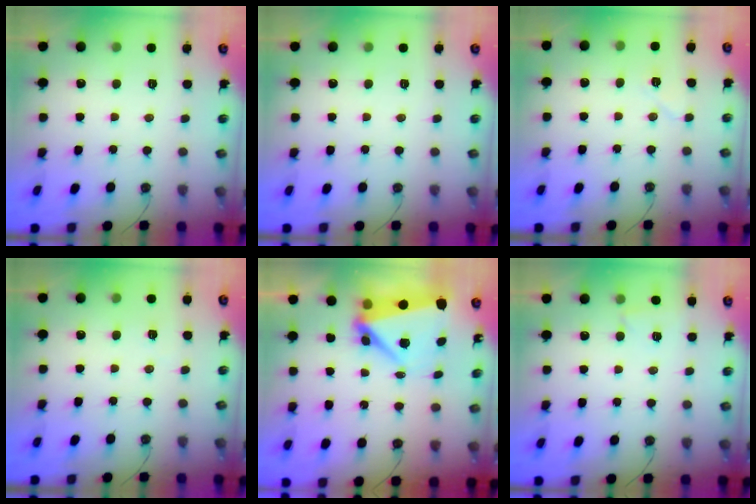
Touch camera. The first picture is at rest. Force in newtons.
{"total": 0.0}
{"total": 5.6, "press": 5.1, "slide": 2.5}
{"total": 2.0, "press": 1.7, "slide": 0.9}
{"total": 7.2, "press": 7.0, "slide": 1.8}
{"total": 3.0, "press": 2.8, "slide": 0.9}